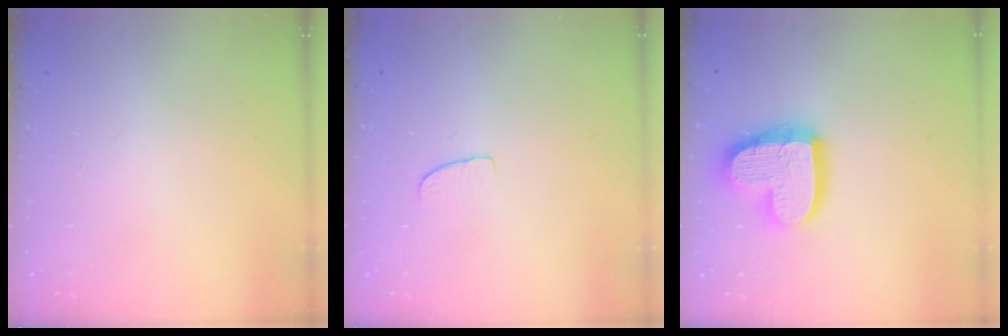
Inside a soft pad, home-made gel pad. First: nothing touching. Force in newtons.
{"total": 3.7, "press": 3.7, "slide": 0.3}
{"total": 17.1, "press": 17.0, "slide": 1.5}